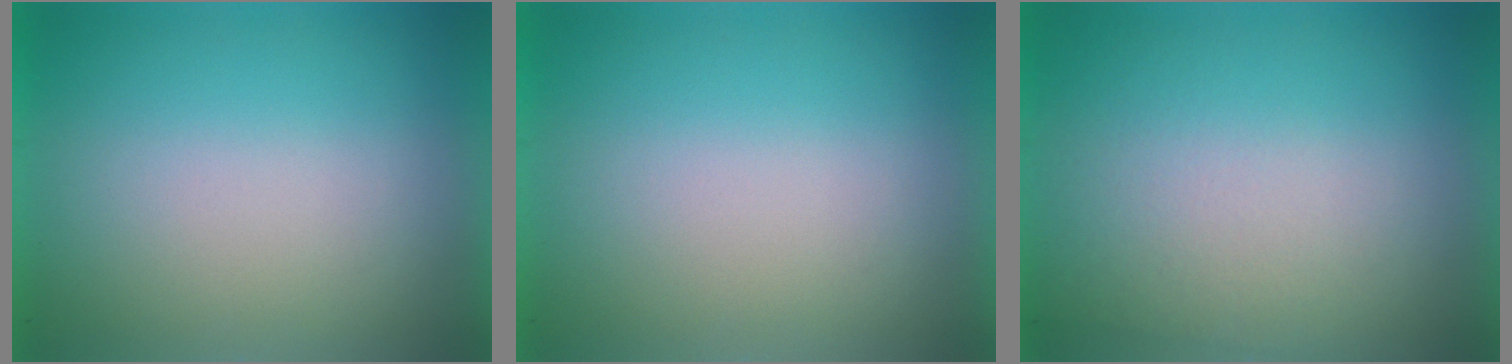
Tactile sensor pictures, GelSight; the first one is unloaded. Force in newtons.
{"total": 0.0}
{"total": 2.6}